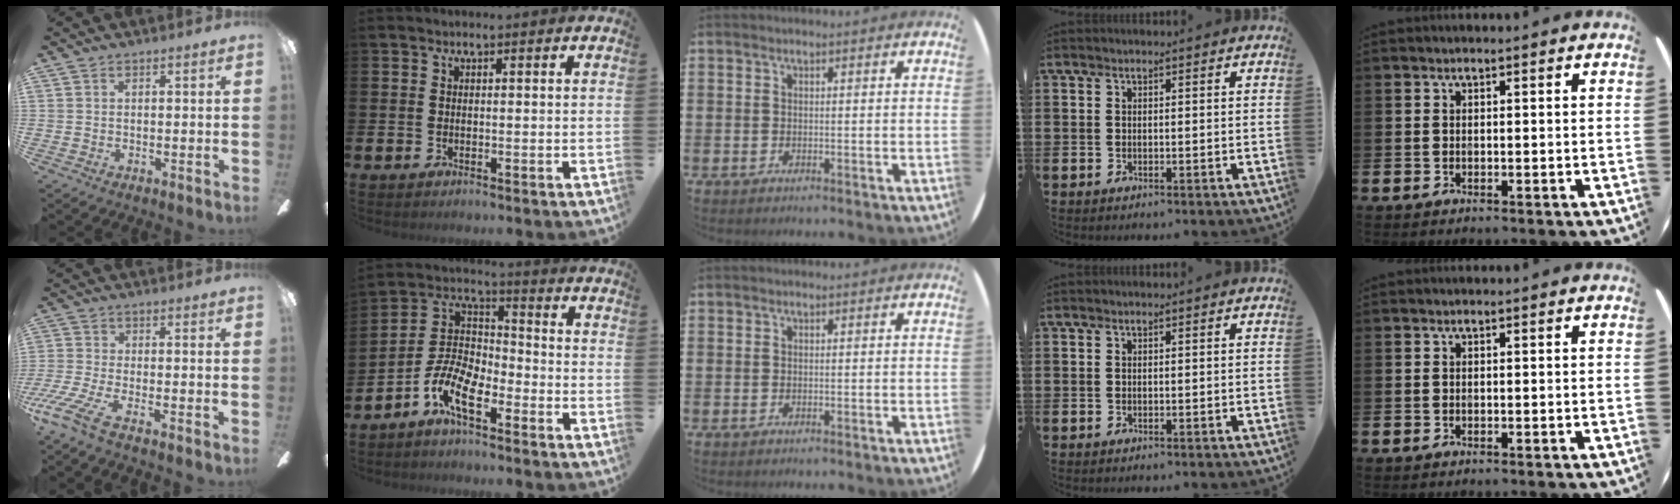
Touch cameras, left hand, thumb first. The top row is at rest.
{"thumb": {"total": 8.1, "force": [-4.5, 1.6, 6.6], "torque": [-0.149, -0.004, -0.088]}, "index": {"total": 7.2, "force": [-4.9, 2.7, 4.6], "torque": [-0.124, -0.014, -0.106]}}